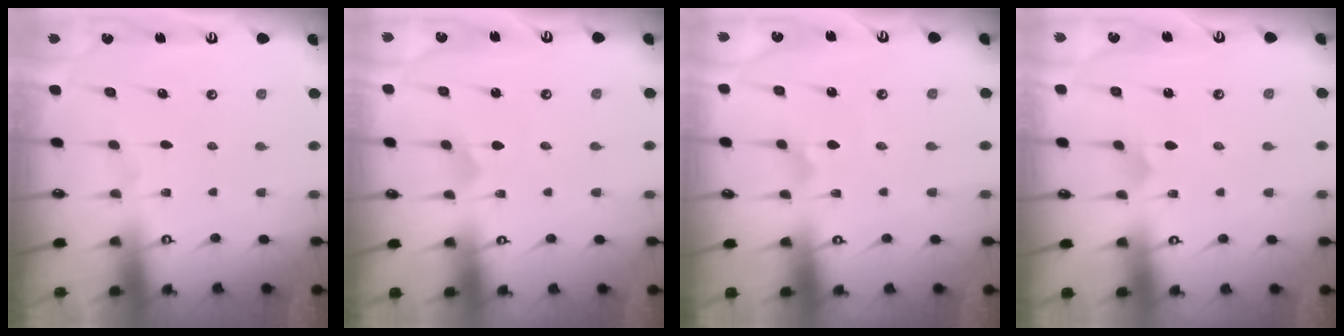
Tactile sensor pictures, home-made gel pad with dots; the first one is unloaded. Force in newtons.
{"total": 1.4, "press": 1.4, "slide": 0.1}
{"total": 2.4, "press": 2.4, "slide": 0.5}
{"total": 2.7, "press": 2.7, "slide": 0.1}